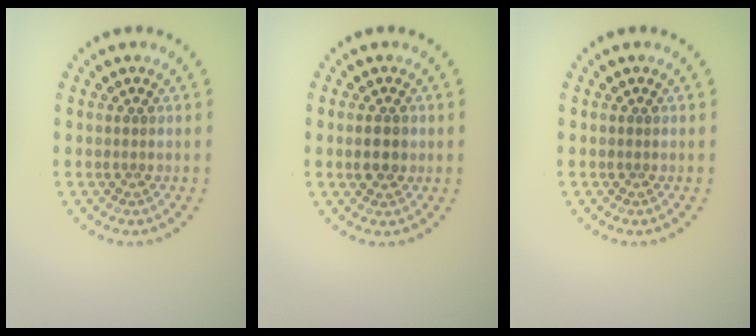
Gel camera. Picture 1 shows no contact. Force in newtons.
{"total": 2.0, "press": 2.0, "slide": 0.1}
{"total": 0.0}